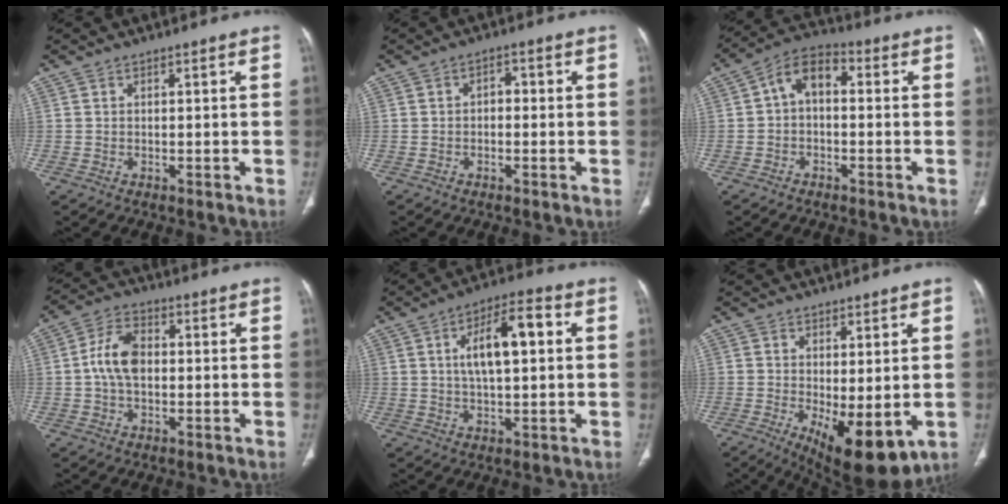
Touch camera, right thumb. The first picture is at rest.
{"total": 2.3, "force": [-0.3, 1.6, 1.7], "torque": [-0.014, 0.012, -0.011]}
{"total": 7.5, "force": [0.2, 4.8, 5.8], "torque": [-0.083, 0.029, -0.012]}
{"total": 7.9, "force": [-0.1, 4.9, 6.1], "torque": [-0.114, 0.018, -0.009]}
{"total": 11.1, "force": [2.0, 4.4, 9.9], "torque": [-0.159, 0.018, 0.028]}
{"total": 11.3, "force": [-2.6, 4.5, 10.0], "torque": [-0.143, -0.023, -0.021]}